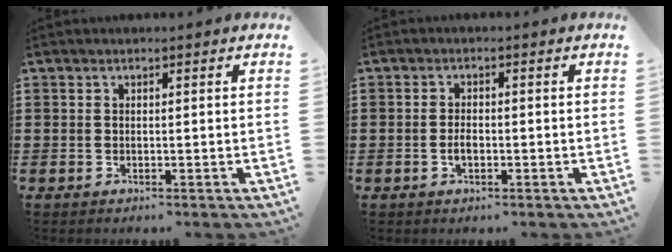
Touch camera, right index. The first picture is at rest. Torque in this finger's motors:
{"motor_torque": [1.53, 0.61, 0.28, 0.07]}